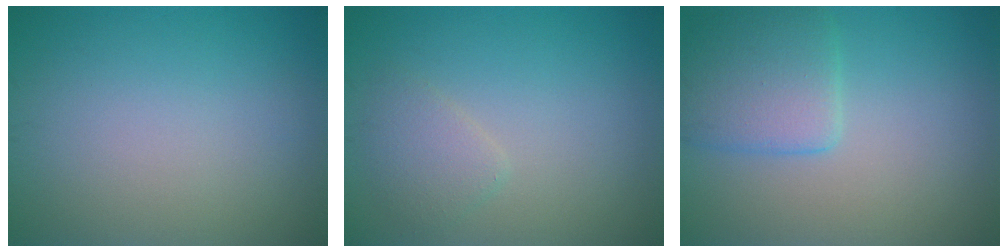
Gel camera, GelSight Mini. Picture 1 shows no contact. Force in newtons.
{"total": 1.7, "press": 1.7, "slide": 0.2}
{"total": 4.1, "press": 4.1, "slide": 0.0}